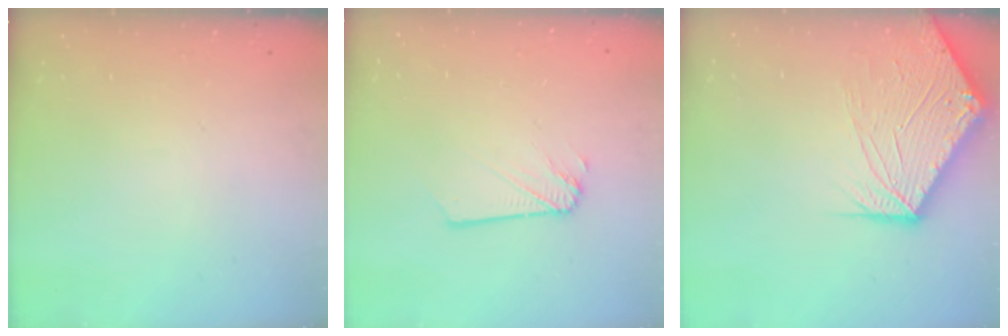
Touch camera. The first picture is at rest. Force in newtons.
{"total": 2.1, "press": 2.1, "slide": 0.0}
{"total": 12.6, "press": 12.6, "slide": 1.3}